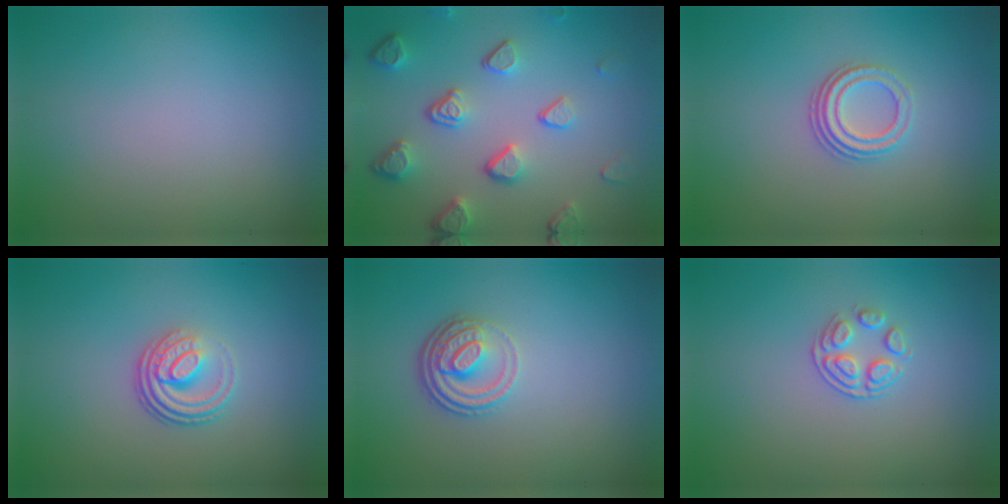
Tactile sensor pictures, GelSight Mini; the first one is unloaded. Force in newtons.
{"total": 5.0, "press": 3.9, "slide": 3.2}
{"total": 2.9, "press": 2.2, "slide": 2.0}
{"total": 3.9, "press": 2.6, "slide": 2.9}
{"total": 3.7, "press": 2.6, "slide": 2.6}
{"total": 2.1, "press": 1.4, "slide": 1.5}